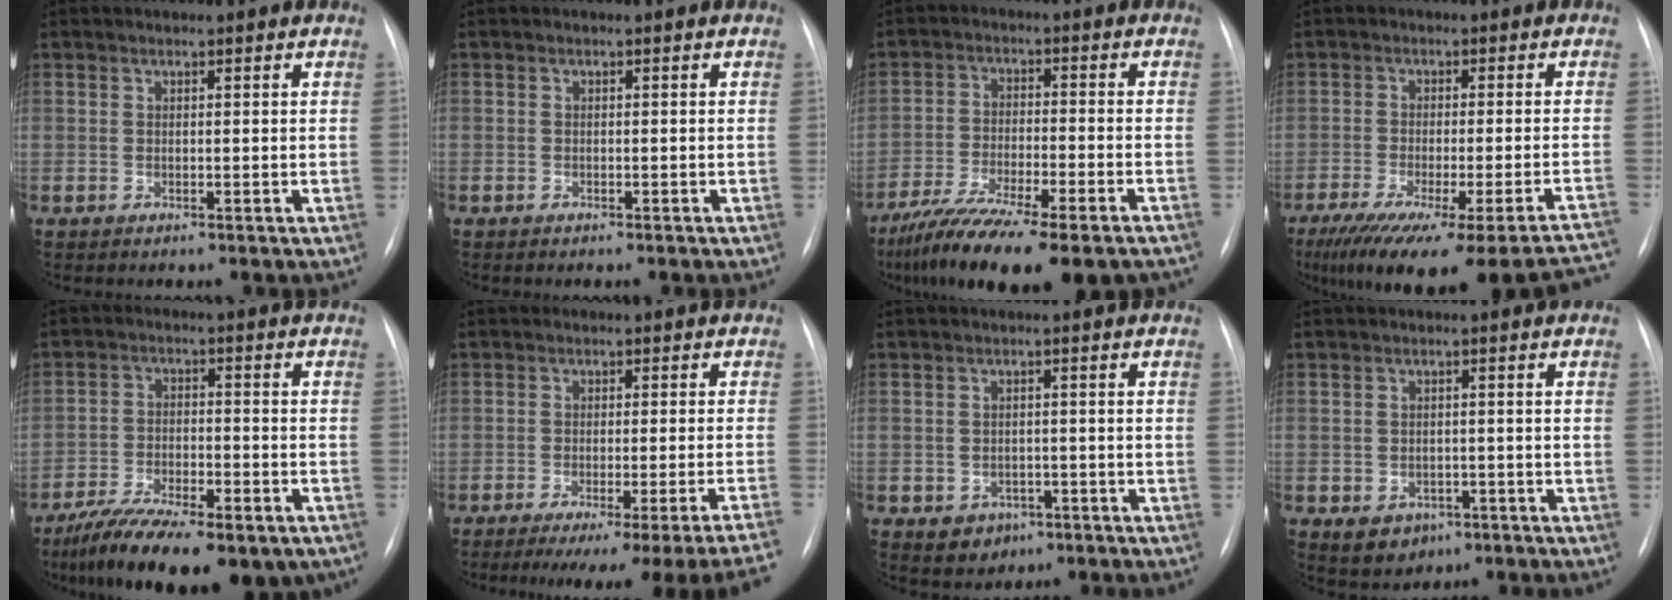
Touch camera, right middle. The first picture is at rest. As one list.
[{"total": 0.5, "force": [-0.4, 0.2, 0.2], "torque": [-0.007, 0.000, -0.006]}, {"total": 18.5, "force": [-14.1, 3.0, 11.6], "torque": [-0.172, -0.027, -0.223]}, {"total": 26.2, "force": [-21.5, 2.0, 14.7], "torque": [-0.158, -0.043, -0.281]}, {"total": 18.3, "force": [-12.8, 6.4, 11.4], "torque": [-0.174, -0.006, -0.199]}, {"total": 18.9, "force": [-16.1, -1.6, 9.8], "torque": [-0.057, -0.029, -0.206]}, {"total": 3.8, "force": [-1.8, 3.1, 1.1], "torque": [-0.010, 0.008, -0.013]}, {"total": 4.5, "force": [-2.0, 3.6, 1.7], "torque": [-0.026, 0.006, -0.016]}]